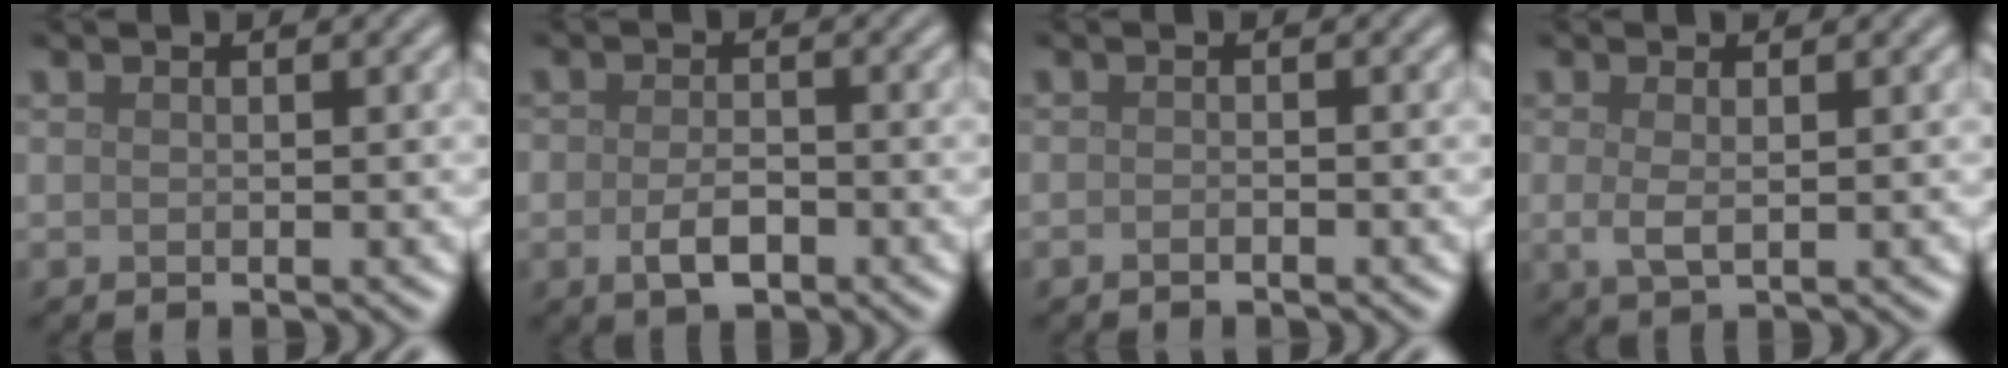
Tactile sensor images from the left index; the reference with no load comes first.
{"total": 2.7, "force": [-1.1, 1.5, 2.0], "torque": [-0.037, -0.002, -0.022]}
{"total": 0.6, "force": [-0.5, 0.1, 0.3], "torque": [-0.006, 0.001, -0.009]}
{"total": 1.8, "force": [0.1, 0.6, 1.7], "torque": [-0.034, -0.002, 0.001]}